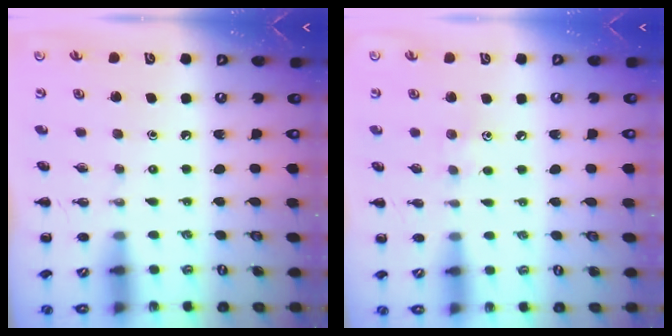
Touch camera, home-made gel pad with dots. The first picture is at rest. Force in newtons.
{"total": 5.0, "press": 4.8, "slide": 1.3}